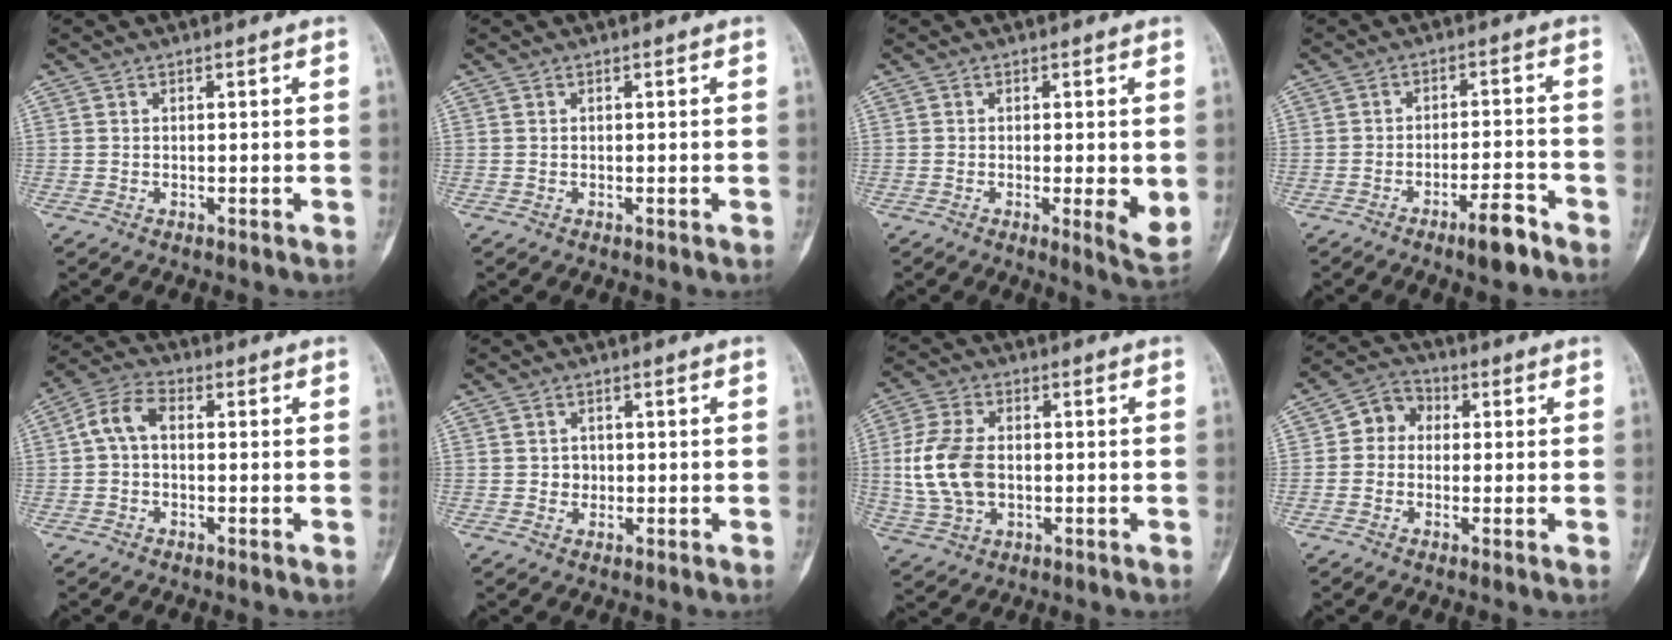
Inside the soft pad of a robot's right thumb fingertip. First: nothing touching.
{"total": 0.0}
{"total": 5.3, "force": [-0.3, 1.2, 5.1], "torque": [-0.075, -0.016, -0.006]}
{"total": 5.9, "force": [-4.0, 1.4, 4.1], "torque": [-0.065, 0.026, -0.061]}
{"total": 6.0, "force": [0.1, 3.7, 4.7], "torque": [-0.089, 0.020, -0.008]}
{"total": 1.8, "force": [-0.1, 1.7, 0.6], "torque": [0.001, 0.005, -0.002]}
{"total": 11.6, "force": [-0.1, 7.6, 8.8], "torque": [-0.180, 0.006, 0.002]}
{"total": 5.7, "force": [0.1, 4.9, 2.9], "torque": [-0.024, 0.019, -0.013]}